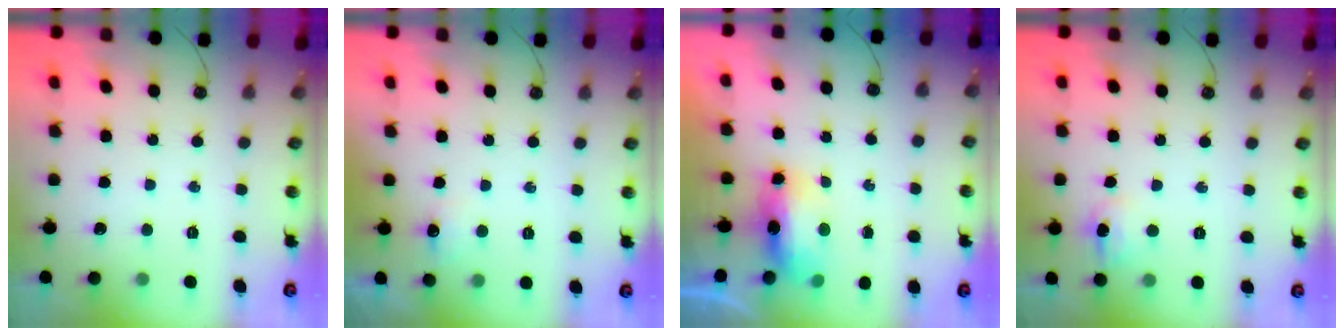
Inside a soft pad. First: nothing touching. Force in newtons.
{"total": 6.0, "press": 6.0, "slide": 0.8}
{"total": 8.4, "press": 8.4, "slide": 0.7}
{"total": 8.7, "press": 8.6, "slide": 0.8}